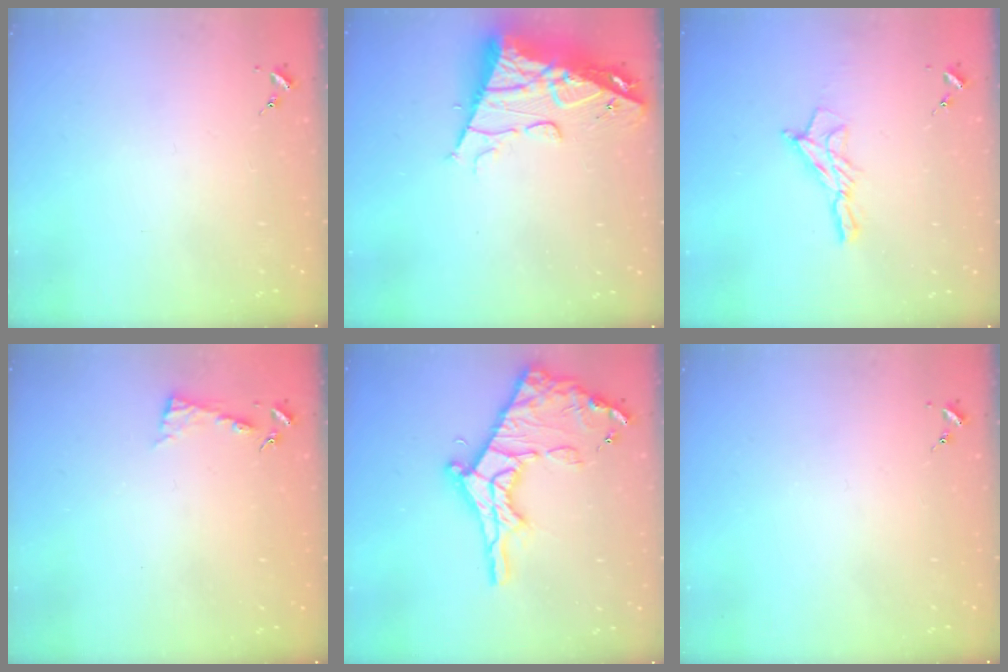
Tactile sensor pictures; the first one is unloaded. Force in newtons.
{"total": 15.2, "press": 15.1, "slide": 1.8}
{"total": 8.7, "press": 8.7, "slide": 0.5}
{"total": 3.9, "press": 3.9, "slide": 0.4}
{"total": 21.0, "press": 20.9, "slide": 1.8}
{"total": 0.0}